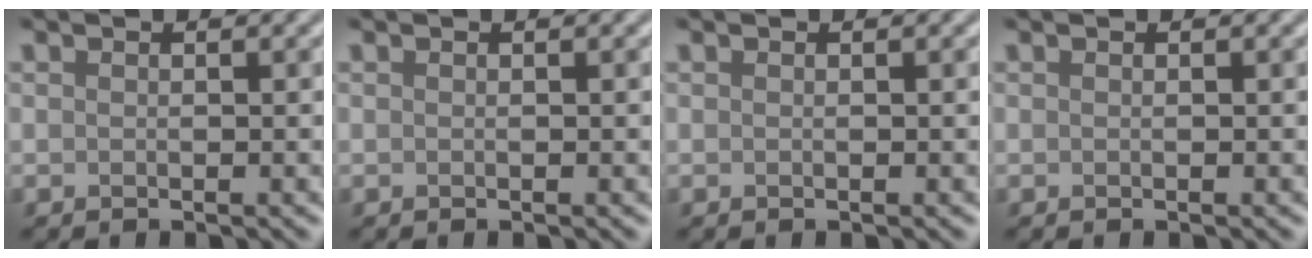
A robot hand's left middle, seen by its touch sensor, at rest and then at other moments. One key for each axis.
{"total": 0.0}
{"total": 0.0}
{"total": 0.0}